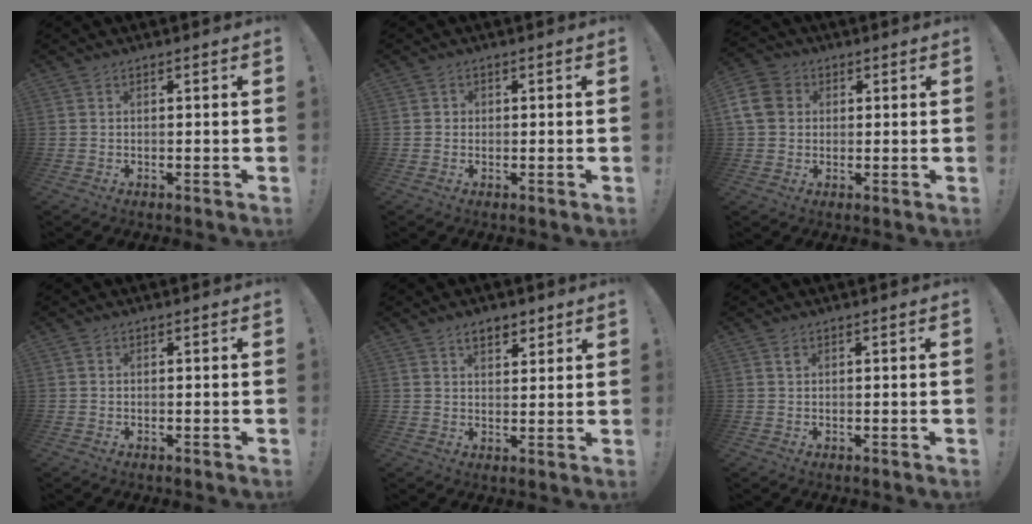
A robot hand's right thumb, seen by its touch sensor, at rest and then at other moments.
{"total": 1.1, "force": [-0.1, 1.0, 0.4], "torque": [-0.011, 0.004, -0.001]}
{"total": 8.0, "force": [1.5, 7.2, 3.3], "torque": [-0.066, 0.006, 0.031]}
{"total": 0.0}
{"total": 5.0, "force": [3.5, 2.7, 2.5], "torque": [-0.034, -0.012, 0.060]}
{"total": 0.6, "force": [0.4, 0.3, 0.4], "torque": [0.001, -0.003, 0.005]}